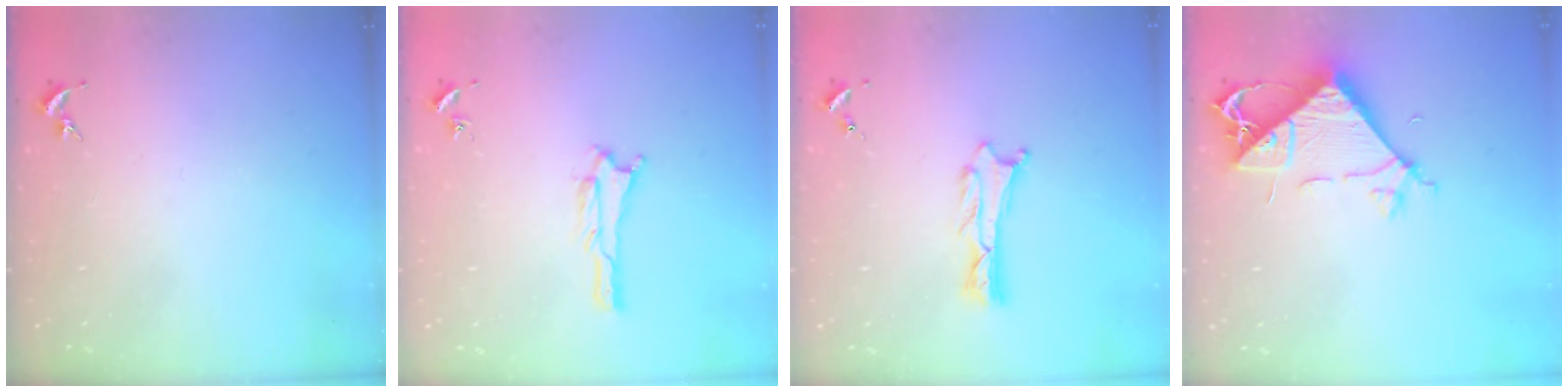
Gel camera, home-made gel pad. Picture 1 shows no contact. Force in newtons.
{"total": 0.6, "press": 0.6, "slide": 0.1}
{"total": 1.3, "press": 1.2, "slide": 0.1}
{"total": 8.5, "press": 8.5, "slide": 0.7}